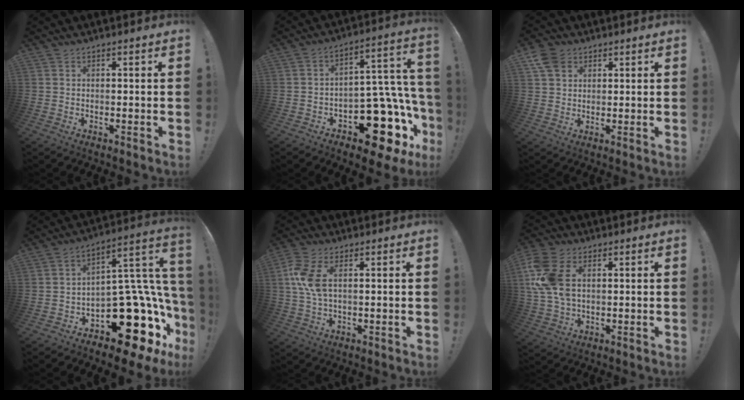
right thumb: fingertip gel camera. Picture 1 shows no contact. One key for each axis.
{"total": 18.4, "fx": -8.4, "fy": 10.6, "fz": 12.6, "tx": -0.121, "ty": 0.044, "tz": -0.123}
{"total": 6.4, "fx": 3.3, "fy": 4.7, "fz": 2.7, "tx": -0.043, "ty": -0.009, "tz": 0.065}
{"total": 21.3, "fx": -9.3, "fy": 11.3, "fz": 15.6, "tx": -0.176, "ty": 0.042, "tz": -0.139}
{"total": 8.8, "fx": 1.8, "fy": 4.6, "fz": 7.2, "tx": -0.151, "ty": -0.002, "tz": 0.033}
{"total": 14.1, "fx": 3.1, "fy": 9.4, "fz": 10.0, "tx": -0.219, "ty": -0.001, "tz": 0.059}